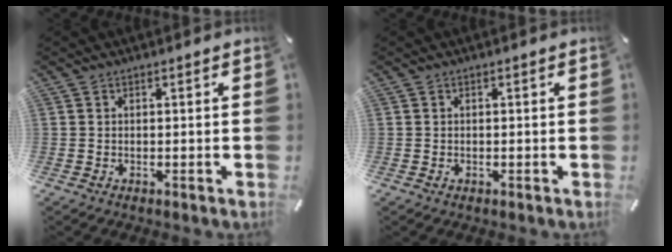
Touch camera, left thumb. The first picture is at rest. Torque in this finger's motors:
{"motor_torque": [0.01, 0.01, 0.10, -0.08, 0.00]}